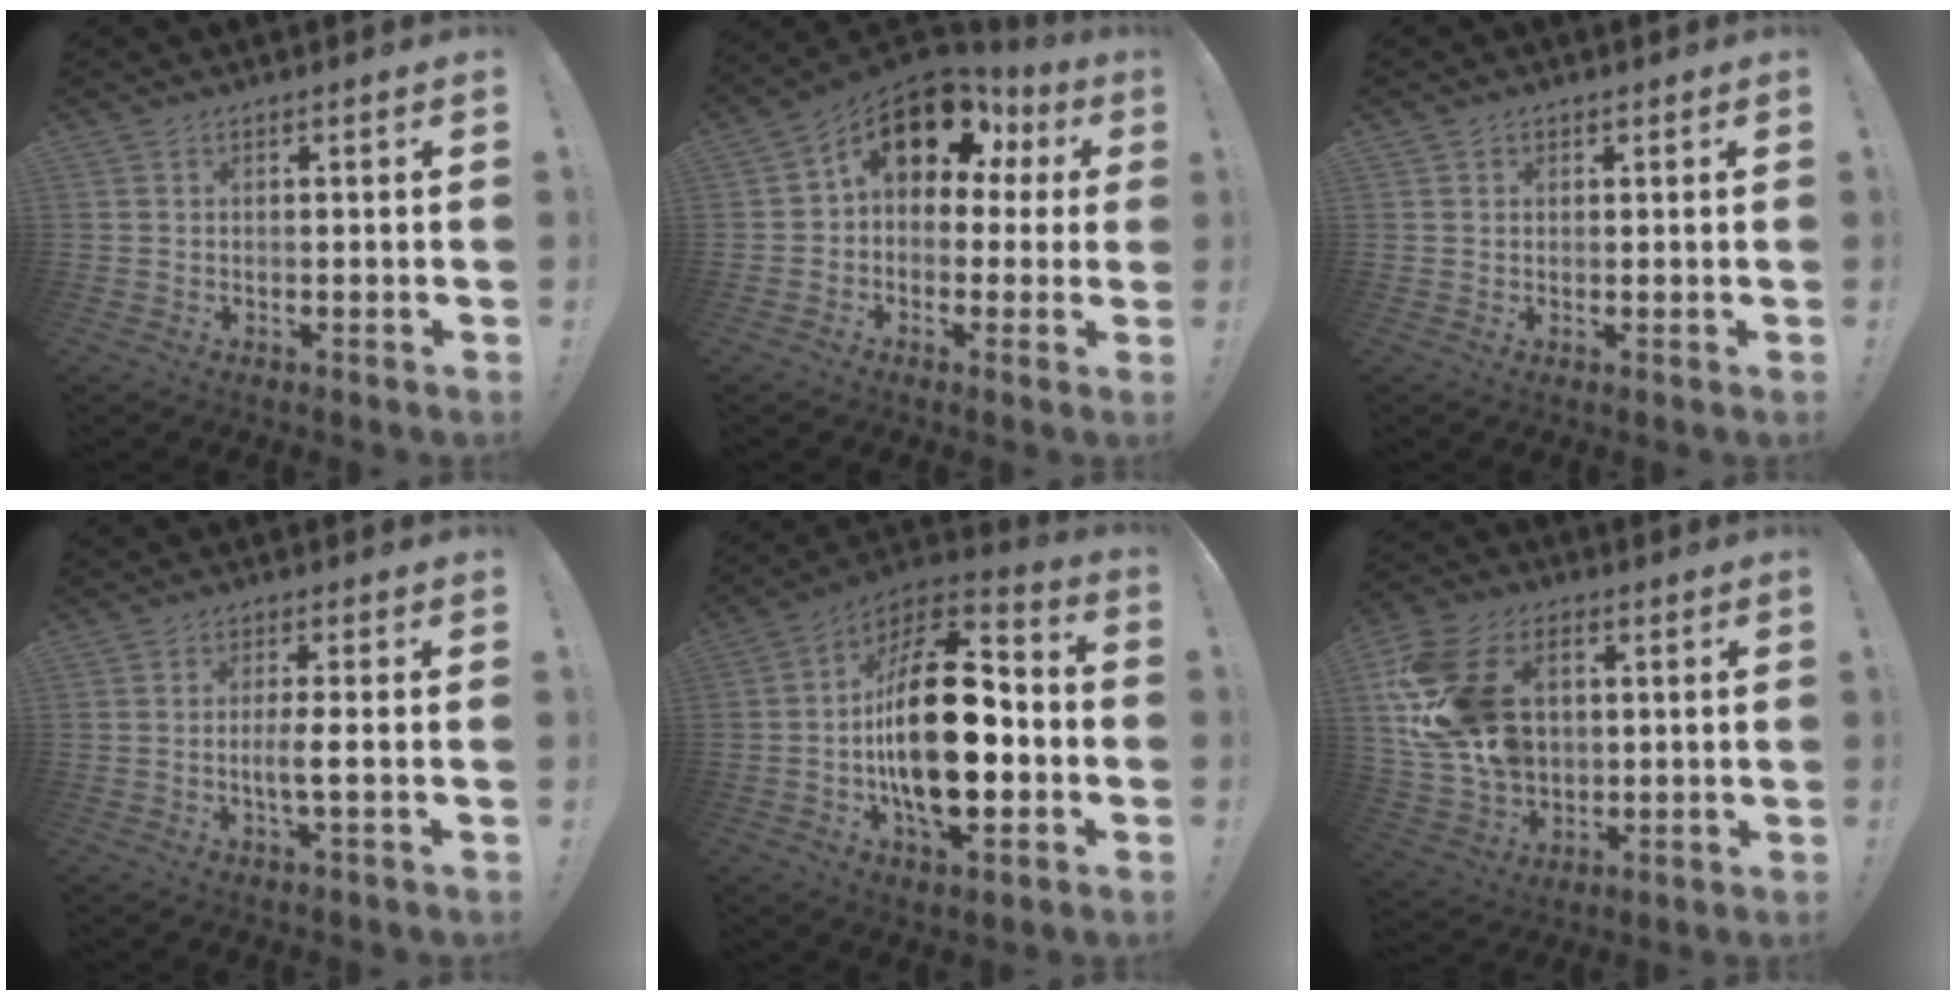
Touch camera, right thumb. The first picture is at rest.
{"total": 14.2, "force": [6.7, 8.3, 9.4], "torque": [-0.137, -0.032, 0.120]}
{"total": 0.9, "force": [0.5, 0.8, 0.1], "torque": [0.003, -0.002, 0.008]}
{"total": 4.3, "force": [-0.8, 0.3, 4.2], "torque": [-0.076, -0.001, -0.016]}
{"total": 24.8, "force": [-2.9, 12.4, 21.3], "torque": [-0.378, 0.014, -0.045]}
{"total": 21.6, "force": [4.8, 15.9, 13.9], "torque": [-0.255, -0.014, 0.096]}